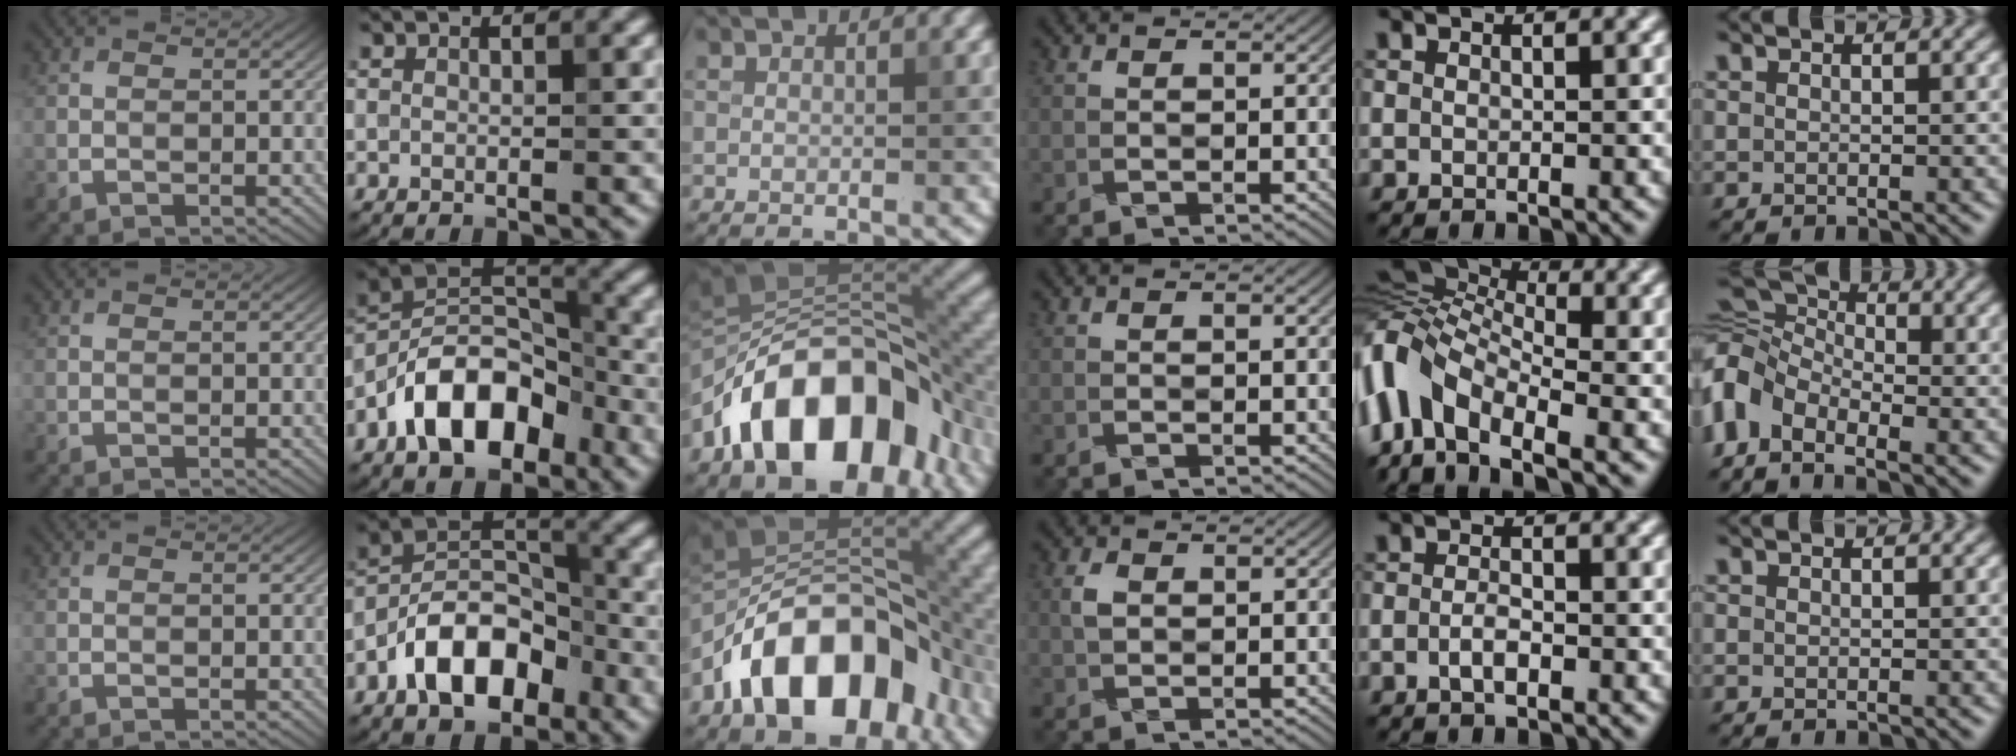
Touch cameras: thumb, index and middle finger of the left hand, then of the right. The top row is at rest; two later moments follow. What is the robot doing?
{"motion": "fold", "object": "napkin"}